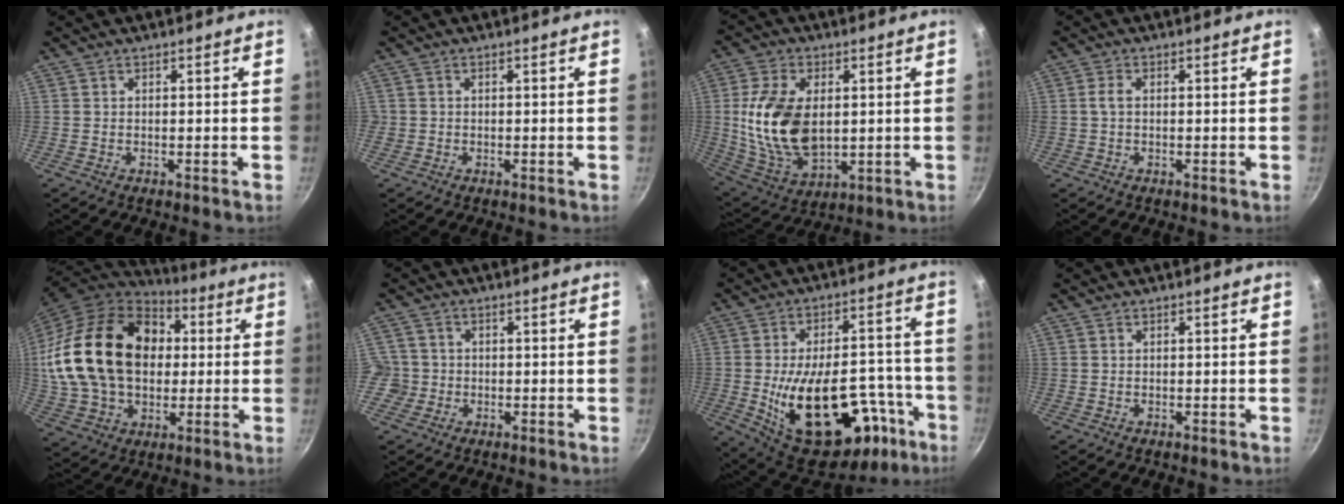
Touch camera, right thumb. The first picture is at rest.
{"total": 0.8, "force": [-0.1, 0.7, 0.1], "torque": [0.000, 0.001, -0.004]}
{"total": 16.8, "force": [1.4, 10.3, 13.1], "torque": [-0.236, -0.015, 0.039]}
{"total": 2.1, "force": [0.1, 1.1, 1.8], "torque": [-0.040, 0.006, 0.001]}
{"total": 27.6, "force": [3.7, 19.7, 19.0], "torque": [-0.344, 0.026, 0.076]}
{"total": 4.6, "force": [-0.9, 4.4, 1.0], "torque": [0.003, 0.012, -0.017]}
{"total": 28.9, "force": [-10.5, 15.4, 22.1], "torque": [-0.292, 0.039, -0.124]}
{"total": 0.0}